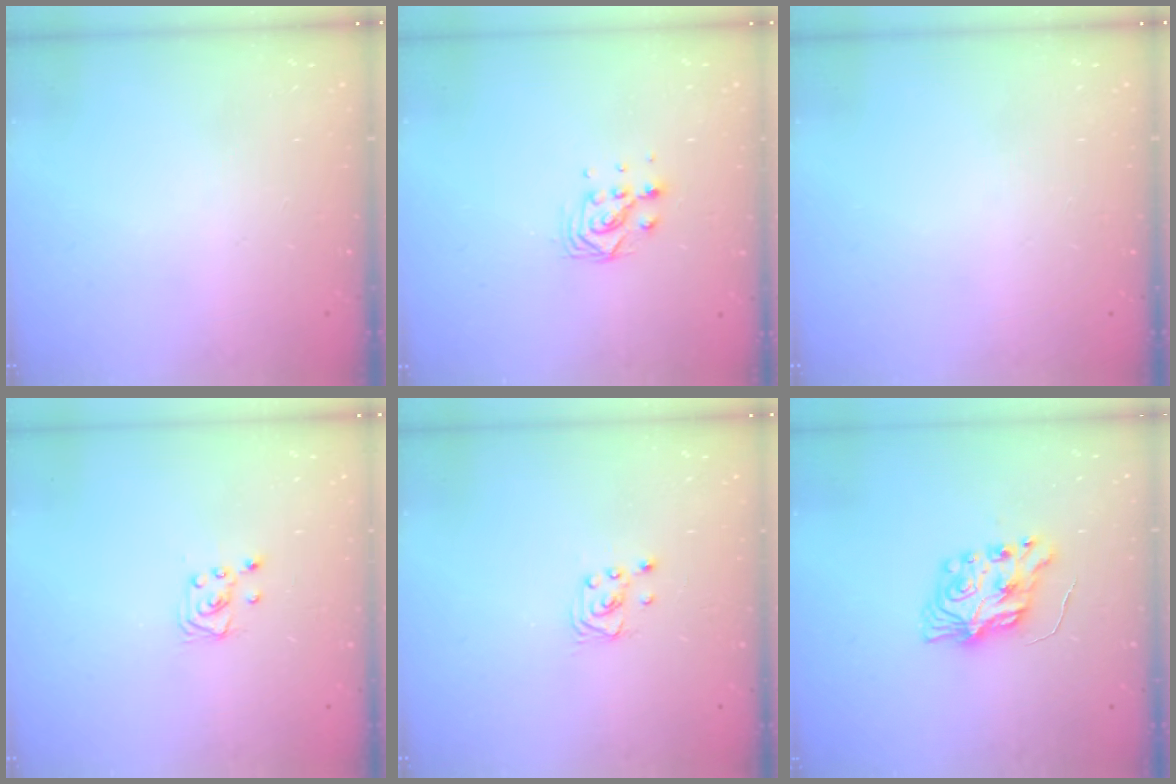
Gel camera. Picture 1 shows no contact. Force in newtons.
{"total": 6.8, "press": 6.8, "slide": 0.4}
{"total": 0.0}
{"total": 2.0, "press": 2.0, "slide": 0.2}
{"total": 1.7, "press": 1.6, "slide": 0.1}
{"total": 7.9, "press": 7.9, "slide": 0.2}